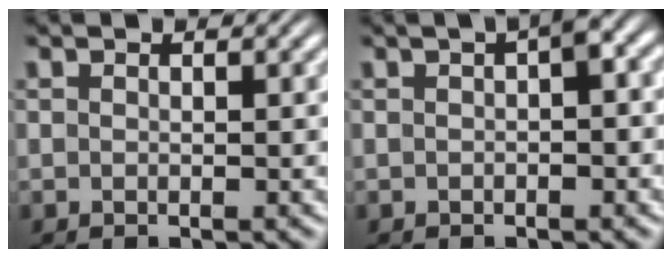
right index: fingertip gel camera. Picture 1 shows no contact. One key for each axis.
{"total": 2.0, "fx": 0.2, "fy": 0.5, "fz": 1.9, "tx": -0.019, "ty": 0.011, "tz": 0.000}